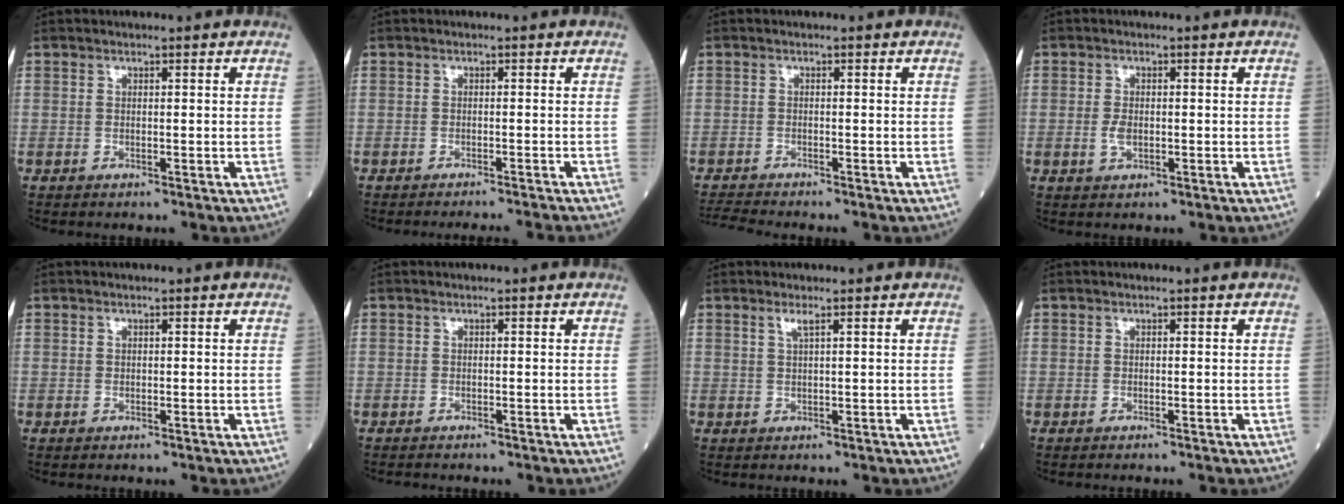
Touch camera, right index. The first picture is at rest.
{"total": 5.5, "force": [-5.2, -1.3, 1.4], "torque": [-0.006, -0.014, -0.064]}
{"total": 2.8, "force": [-2.6, -1.0, 0.2], "torque": [-0.017, -0.019, -0.051]}
{"total": 2.1, "force": [-0.4, 1.1, 1.8], "torque": [-0.042, -0.002, -0.005]}
{"total": 0.0}
{"total": 0.9, "force": [-0.8, 0.1, 0.2], "torque": [-0.012, -0.003, -0.013]}
{"total": 1.3, "force": [0.7, -0.2, 1.1], "torque": [-0.028, 0.000, 0.016]}
{"total": 0.0}